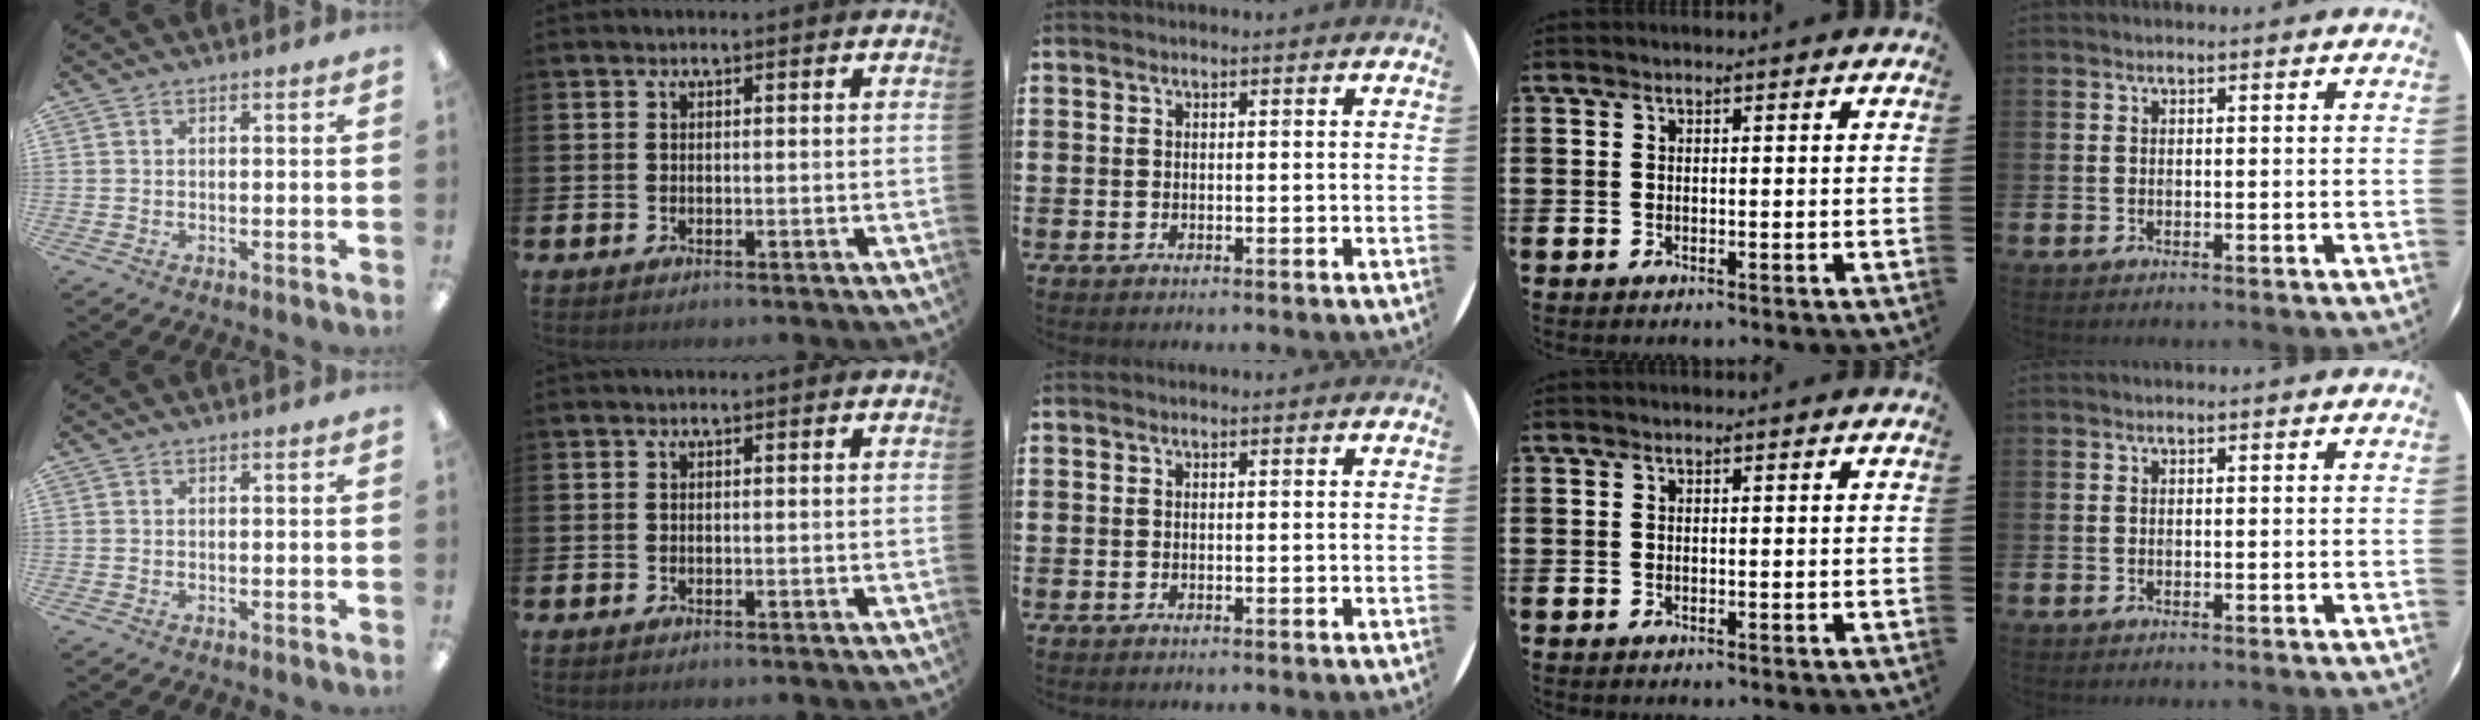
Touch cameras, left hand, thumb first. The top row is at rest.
{}